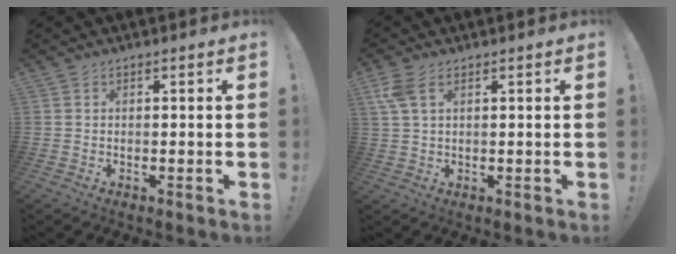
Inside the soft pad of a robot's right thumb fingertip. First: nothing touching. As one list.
[{"total": 5.3, "force": [2.5, 2.3, 4.1], "torque": [-0.087, -0.003, 0.049]}]